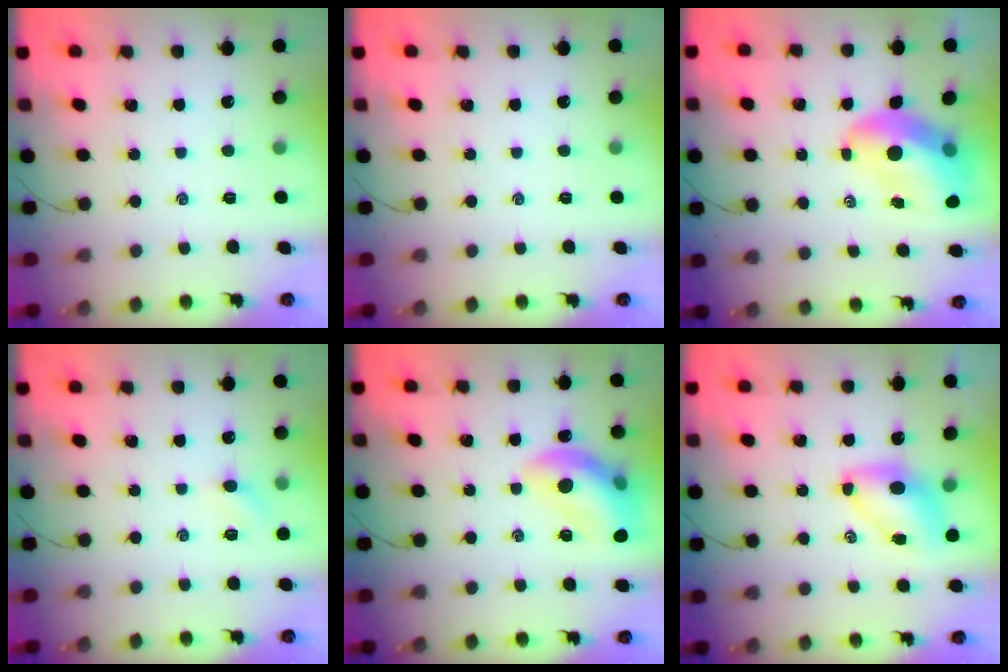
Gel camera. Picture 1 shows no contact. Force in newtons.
{"total": 0.0}
{"total": 12.6, "press": 12.0, "slide": 3.9}
{"total": 3.5, "press": 3.3, "slide": 1.2}
{"total": 14.6, "press": 14.5, "slide": 1.7}
{"total": 7.3, "press": 7.3, "slide": 0.9}